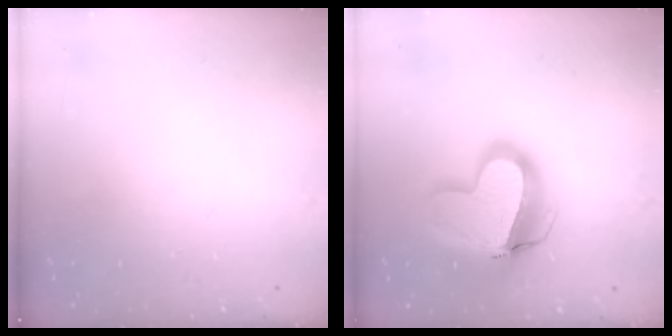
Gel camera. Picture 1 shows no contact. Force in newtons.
{"total": 15.5, "press": 15.3, "slide": 2.2}